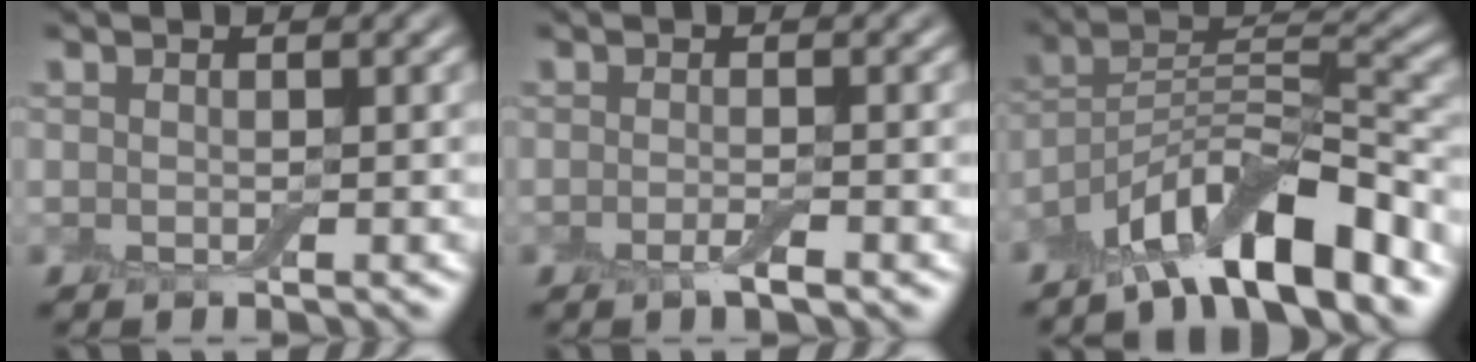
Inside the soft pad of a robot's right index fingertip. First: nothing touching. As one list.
[{"total": 1.5, "force": [-0.7, 0.3, 1.3], "torque": [-0.021, -0.004, -0.017]}, {"total": 9.7, "force": [-6.9, 2.5, 6.4], "torque": [-0.103, 0.013, -0.128]}]